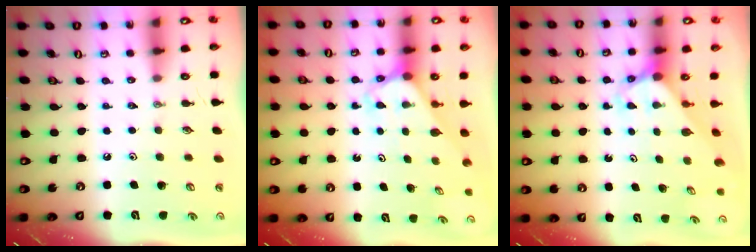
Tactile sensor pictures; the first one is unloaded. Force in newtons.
{"total": 2.5, "press": 2.5, "slide": 0.2}
{"total": 3.2, "press": 3.2, "slide": 0.2}